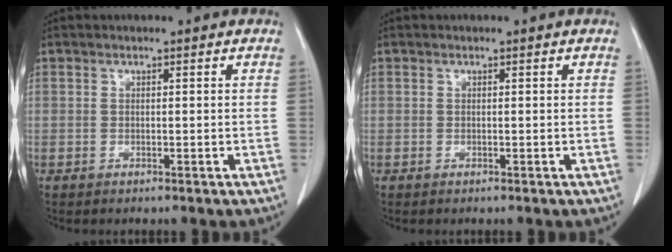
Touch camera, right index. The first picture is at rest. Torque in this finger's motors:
{"motor_torque": [0.00, 0.00, 0.00, 0.00]}